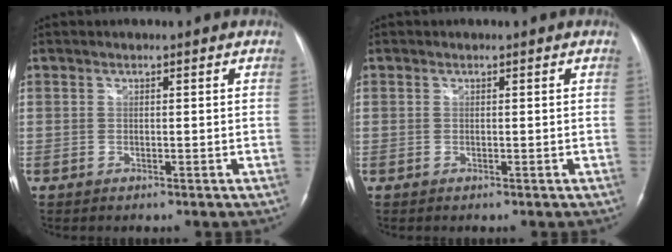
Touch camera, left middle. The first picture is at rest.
{"total": 0.0}